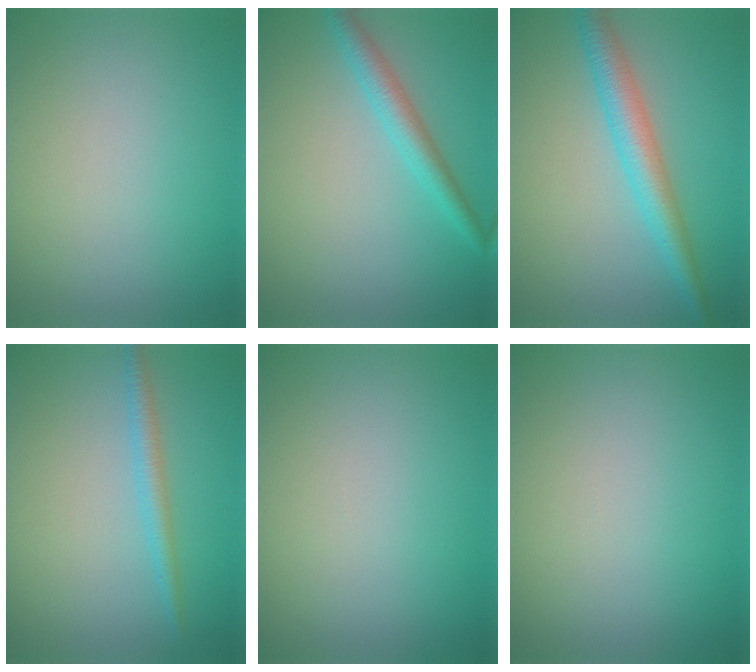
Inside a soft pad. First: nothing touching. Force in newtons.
{"total": 2.9, "press": 2.9, "slide": 0.1}
{"total": 4.1, "press": 4.1, "slide": 0.1}
{"total": 1.9, "press": 1.9, "slide": 0.1}
{"total": 0.0}
{"total": 0.0}